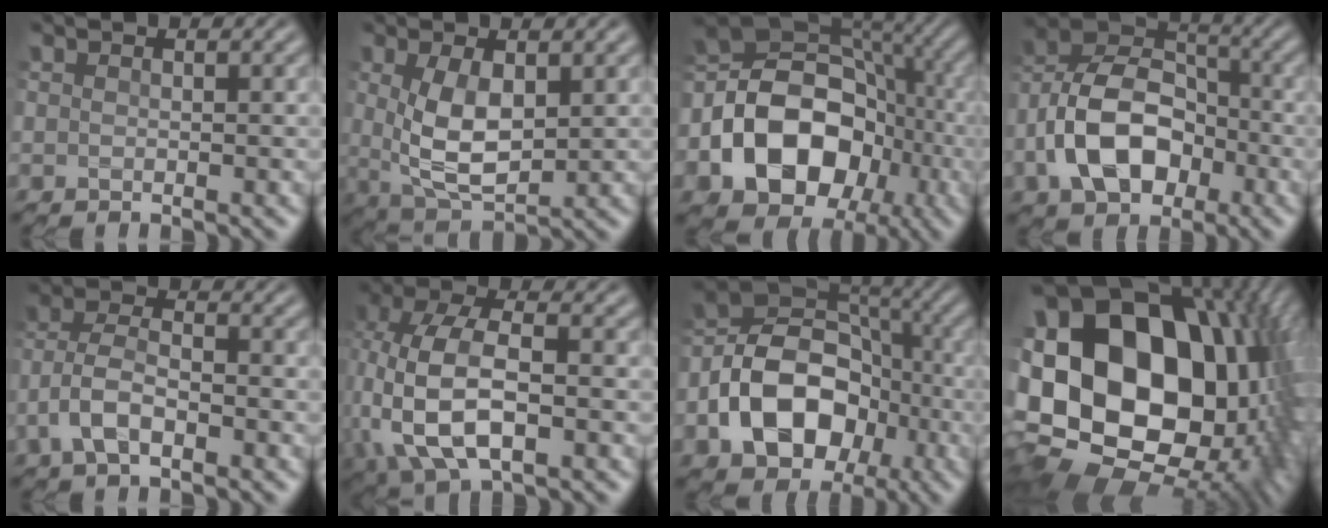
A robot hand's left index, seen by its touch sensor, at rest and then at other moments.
{"total": 5.5, "force": [0.9, 2.6, 4.8], "torque": [-0.107, 0.000, 0.028]}
{"total": 14.3, "force": [-3.6, 10.5, 9.0], "torque": [-0.167, 0.004, -0.060]}
{"total": 9.4, "force": [-3.0, 6.1, 6.4], "torque": [-0.123, 0.014, -0.066]}
{"total": 4.2, "force": [-1.9, 1.9, 3.3], "torque": [-0.073, 0.008, -0.043]}
{"total": 10.1, "force": [-0.9, 5.4, 8.5], "torque": [-0.190, 0.004, -0.023]}
{"total": 13.1, "force": [-4.1, 9.6, 7.8], "torque": [-0.142, -0.002, -0.082]}
{"total": 24.0, "force": [1.1, 18.6, 15.2], "torque": [-0.299, -0.025, -0.002]}